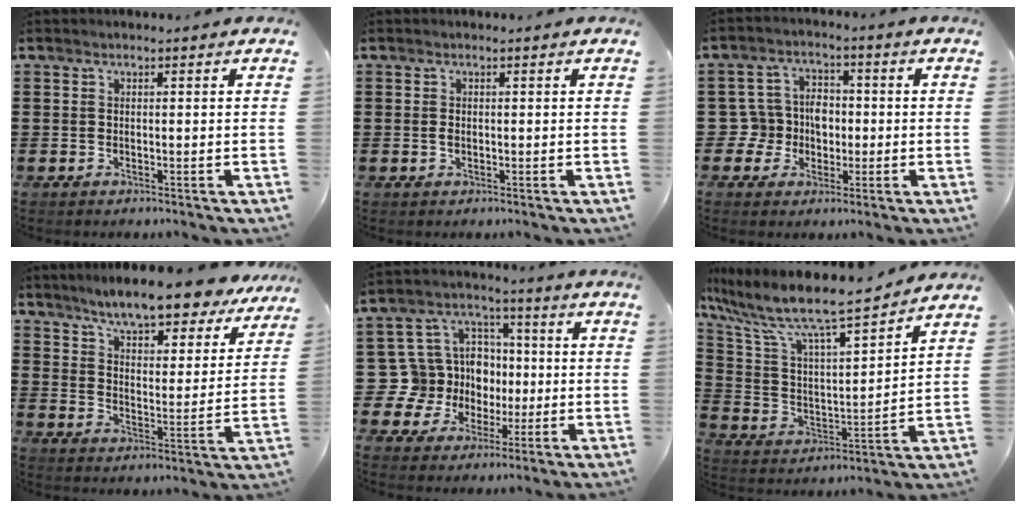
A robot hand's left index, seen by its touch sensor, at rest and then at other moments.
{"total": 0.9, "force": [0.0, 0.5, 0.8], "torque": [-0.018, 0.000, -0.001]}
{"total": 2.5, "force": [-0.8, 2.3, 0.7], "torque": [-0.023, 0.004, -0.021]}
{"total": 8.7, "force": [8.0, 0.1, 3.6], "torque": [-0.093, -0.047, 0.135]}
{"total": 11.8, "force": [-0.1, 11.1, 3.8], "torque": [-0.138, 0.000, 0.009]}
{"total": 10.0, "force": [8.3, 0.9, 5.4], "torque": [-0.142, -0.061, 0.136]}